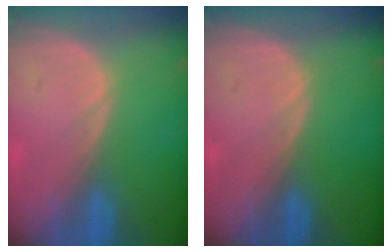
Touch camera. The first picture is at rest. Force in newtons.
{"total": 0.0}